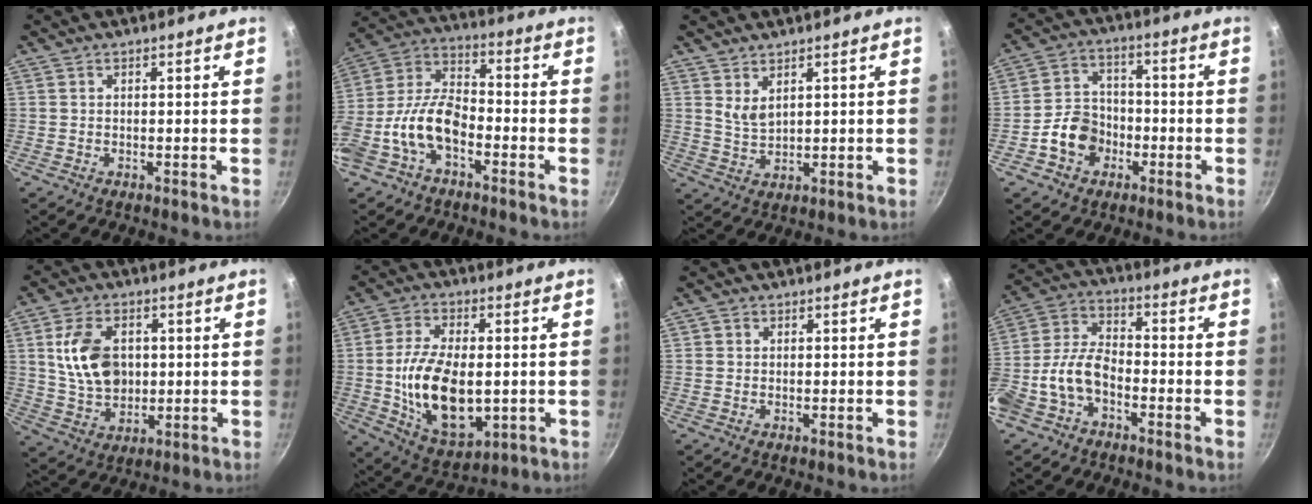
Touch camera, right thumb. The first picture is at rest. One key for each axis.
{"total": 13.6, "fx": -4.7, "fy": 8.0, "fz": 9.9, "tx": -0.181, "ty": 0.056, "tz": -0.103}
{"total": 3.4, "fx": 2.0, "fy": 1.5, "fz": 2.3, "tx": -0.041, "ty": -0.022, "tz": 0.044}
{"total": 9.0, "fx": -3.3, "fy": 7.3, "fz": 4.1, "tx": -0.045, "ty": 0.038, "tz": -0.067}
{"total": 12.2, "fx": 1.9, "fy": 8.5, "fz": 8.6, "tx": -0.135, "ty": -0.008, "tz": 0.041}
{"total": 17.1, "fx": -1.3, "fy": 9.6, "fz": 14.1, "tx": -0.238, "ty": -0.002, "tz": -0.010}
{"total": 1.0, "fx": 0.2, "fy": 0.9, "fz": 0.2, "tx": 0.001, "ty": -0.001, "tz": 0.000}
{"total": 10.6, "fx": -4.1, "fy": 6.6, "fz": 7.3, "tx": -0.145, "ty": 0.053, "tz": -0.091}